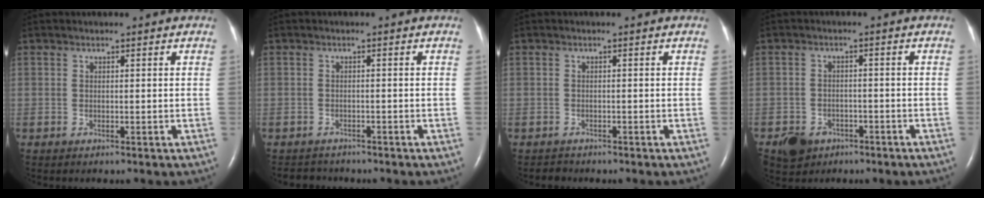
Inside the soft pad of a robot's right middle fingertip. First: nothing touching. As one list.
[{"total": 2.9, "force": [-2.7, 1.0, -0.2], "torque": [-0.001, -0.006, -0.041]}, {"total": 1.0, "force": [-0.9, 0.4, -0.3], "torque": [-0.001, -0.002, -0.016]}, {"total": 4.7, "force": [-2.8, 3.7, 1.1], "torque": [-0.022, 0.007, -0.037]}]